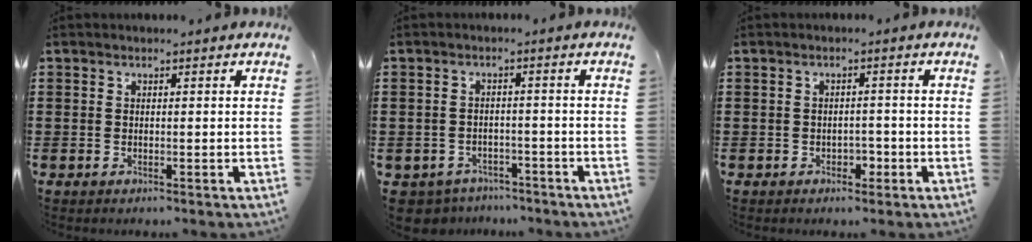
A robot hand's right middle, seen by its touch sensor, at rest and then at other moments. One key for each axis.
{"total": 2.9, "fx": -2.8, "fy": 0.7, "fz": -0.3, "tx": -0.012, "ty": -0.003, "tz": -0.065}
{"total": 1.5, "fx": -0.9, "fy": 1.0, "fz": 0.7, "tx": -0.017, "ty": 0.003, "tz": -0.022}